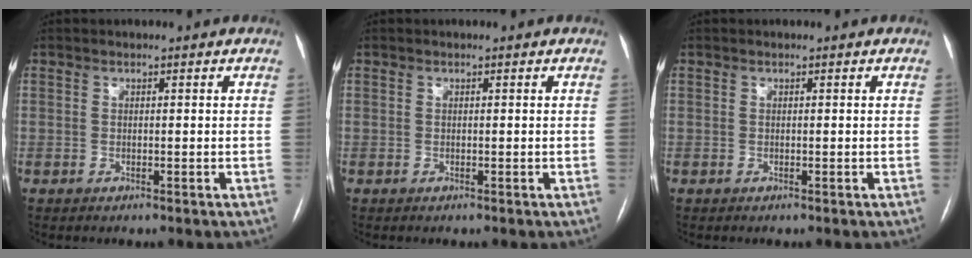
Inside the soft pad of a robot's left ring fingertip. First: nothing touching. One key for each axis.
{"total": 0.0}
{"total": 0.0}